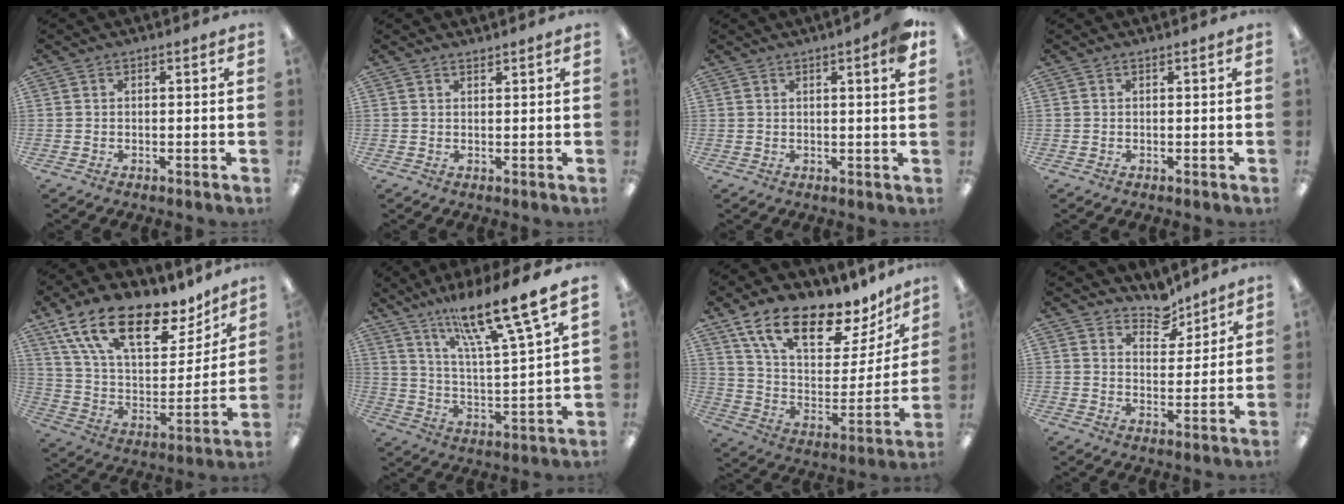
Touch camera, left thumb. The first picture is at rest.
{"total": 1.0, "force": [1.0, 0.1, 0.0], "torque": [-0.001, -0.002, 0.020]}
{"total": 5.6, "force": [2.9, 0.8, 4.7], "torque": [-0.063, -0.009, 0.042]}
{"total": 0.0}
{"total": 21.9, "force": [13.9, 10.0, 13.6], "torque": [-0.240, -0.074, 0.249]}
{"total": 16.8, "force": [13.8, 1.4, 9.5], "torque": [-0.165, -0.091, 0.226]}
{"total": 19.8, "force": [13.7, 8.4, 11.5], "torque": [-0.195, -0.086, 0.240]}
{"total": 7.3, "force": [6.5, 3.2, 1.2], "torque": [-0.008, -0.049, 0.118]}